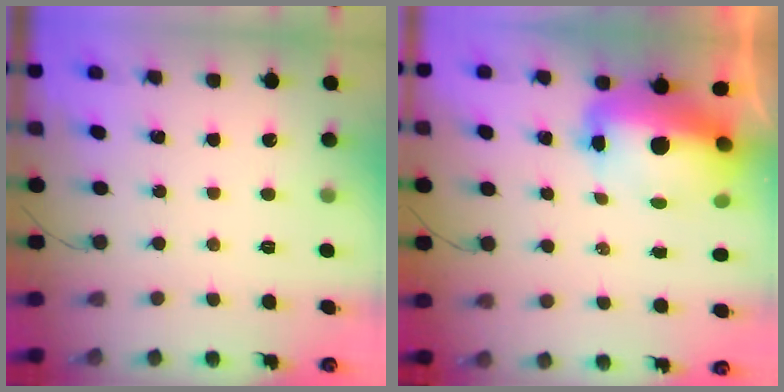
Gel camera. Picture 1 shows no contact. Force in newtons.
{"total": 15.8, "press": 15.5, "slide": 3.5}